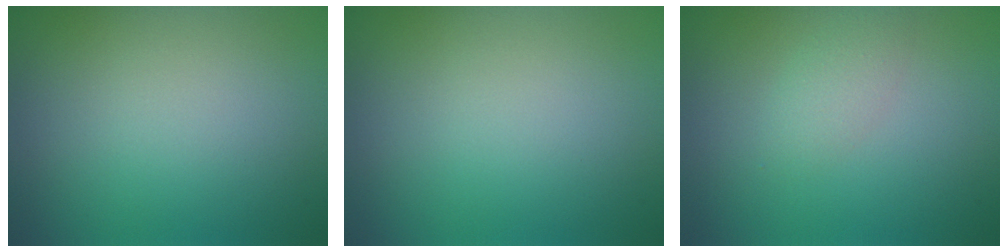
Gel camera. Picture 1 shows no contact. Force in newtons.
{"total": 0.0}
{"total": 1.4, "press": 1.4, "slide": 0.1}